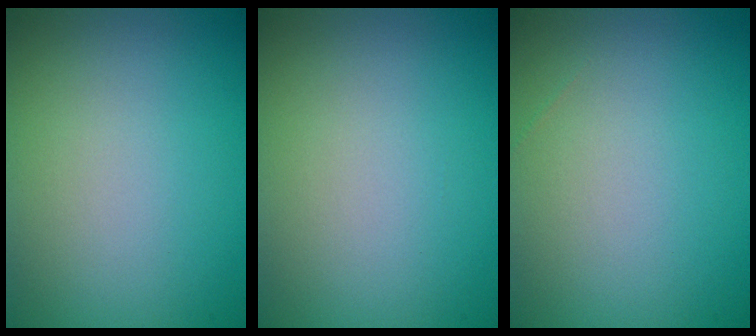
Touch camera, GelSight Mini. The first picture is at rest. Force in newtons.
{"total": 0.0}
{"total": 0.0}